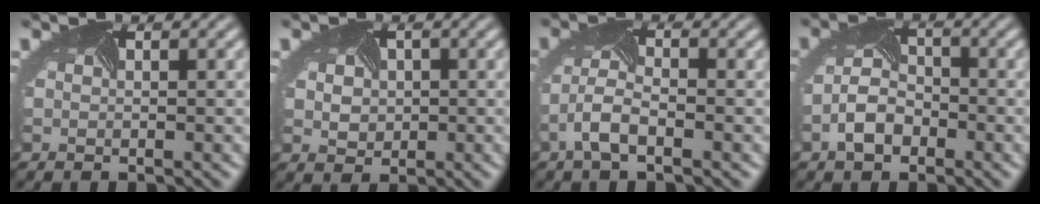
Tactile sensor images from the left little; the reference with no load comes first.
{"total": 2.9, "force": [0.8, 2.5, 1.4], "torque": [-0.022, 0.013, 0.004]}
{"total": 3.3, "force": [-2.0, 1.0, 2.5], "torque": [-0.064, 0.001, -0.041]}
{"total": 3.5, "force": [-1.9, 2.1, 2.0], "torque": [-0.045, -0.002, -0.039]}